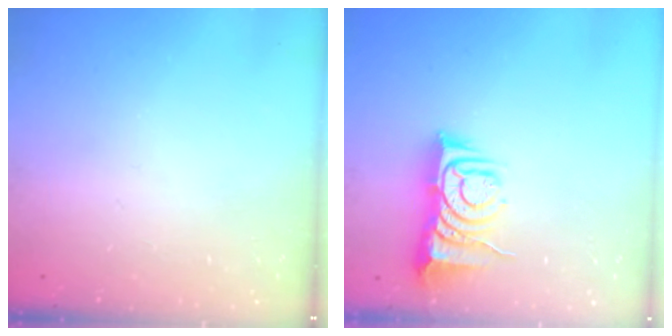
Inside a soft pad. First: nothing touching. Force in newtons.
{"total": 8.9, "press": 8.8, "slide": 1.2}